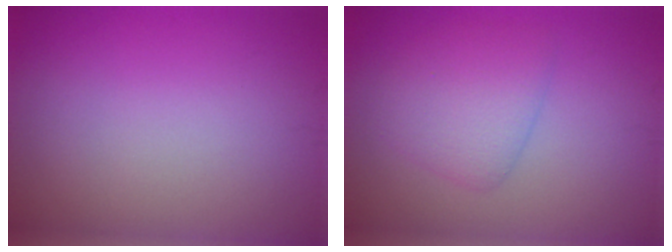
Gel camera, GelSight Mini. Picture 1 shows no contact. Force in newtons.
{"total": 3.5, "press": 3.5, "slide": 0.3}